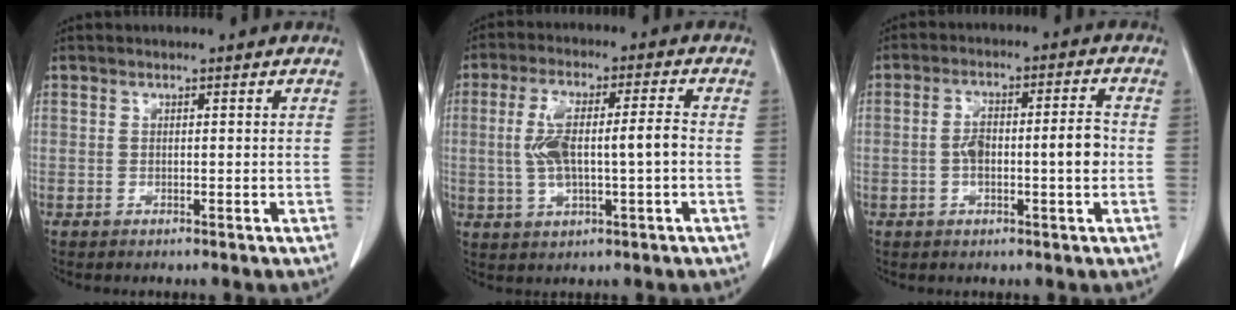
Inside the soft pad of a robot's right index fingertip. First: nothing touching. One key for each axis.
{"total": 9.7, "fx": -0.4, "fy": 2.4, "fz": 9.4, "tx": -0.190, "ty": 0.020, "tz": -0.001}
{"total": 7.8, "fx": -0.8, "fy": 1.8, "fz": 7.5, "tx": -0.137, "ty": 0.018, "tz": -0.014}